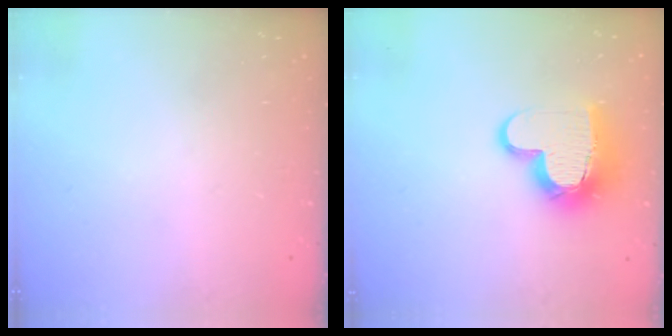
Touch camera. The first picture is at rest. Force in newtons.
{"total": 12.7, "press": 12.7, "slide": 1.4}